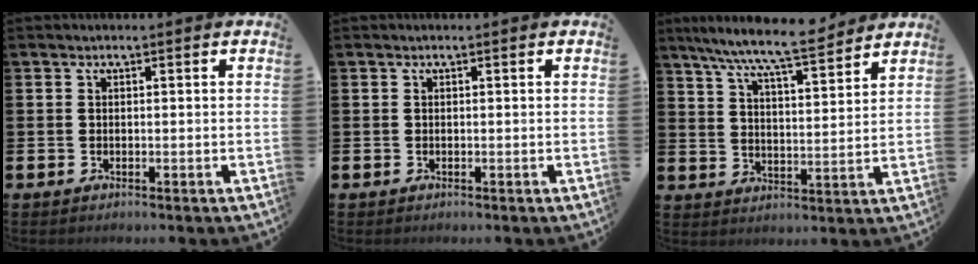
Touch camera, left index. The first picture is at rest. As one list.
[{"total": 0.0}, {"total": 8.6, "force": [7.9, 0.3, 3.3], "torque": [-0.087, -0.046, 0.139]}]